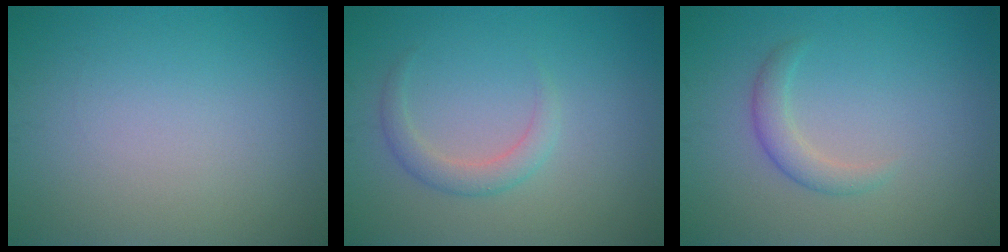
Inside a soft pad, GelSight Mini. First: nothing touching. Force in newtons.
{"total": 2.1, "press": 2.0, "slide": 0.2}
{"total": 2.0, "press": 2.0, "slide": 0.1}